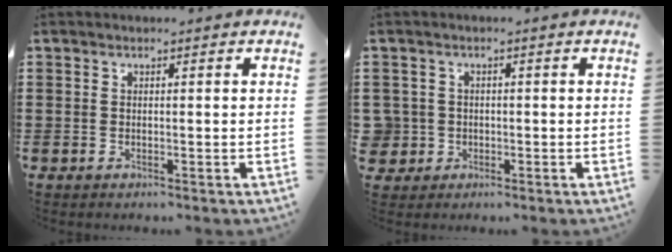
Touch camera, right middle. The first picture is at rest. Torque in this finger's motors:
{"motor_torque": [0.12, 0.00, -0.01, -0.01]}